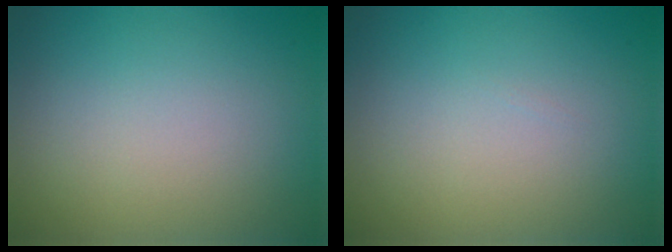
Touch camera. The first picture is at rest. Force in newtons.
{"total": 0.0}